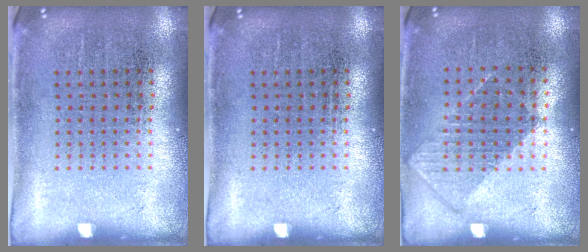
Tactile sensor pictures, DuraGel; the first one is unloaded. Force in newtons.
{"total": 0.0}
{"total": 0.8, "press": 0.7, "slide": 0.4}